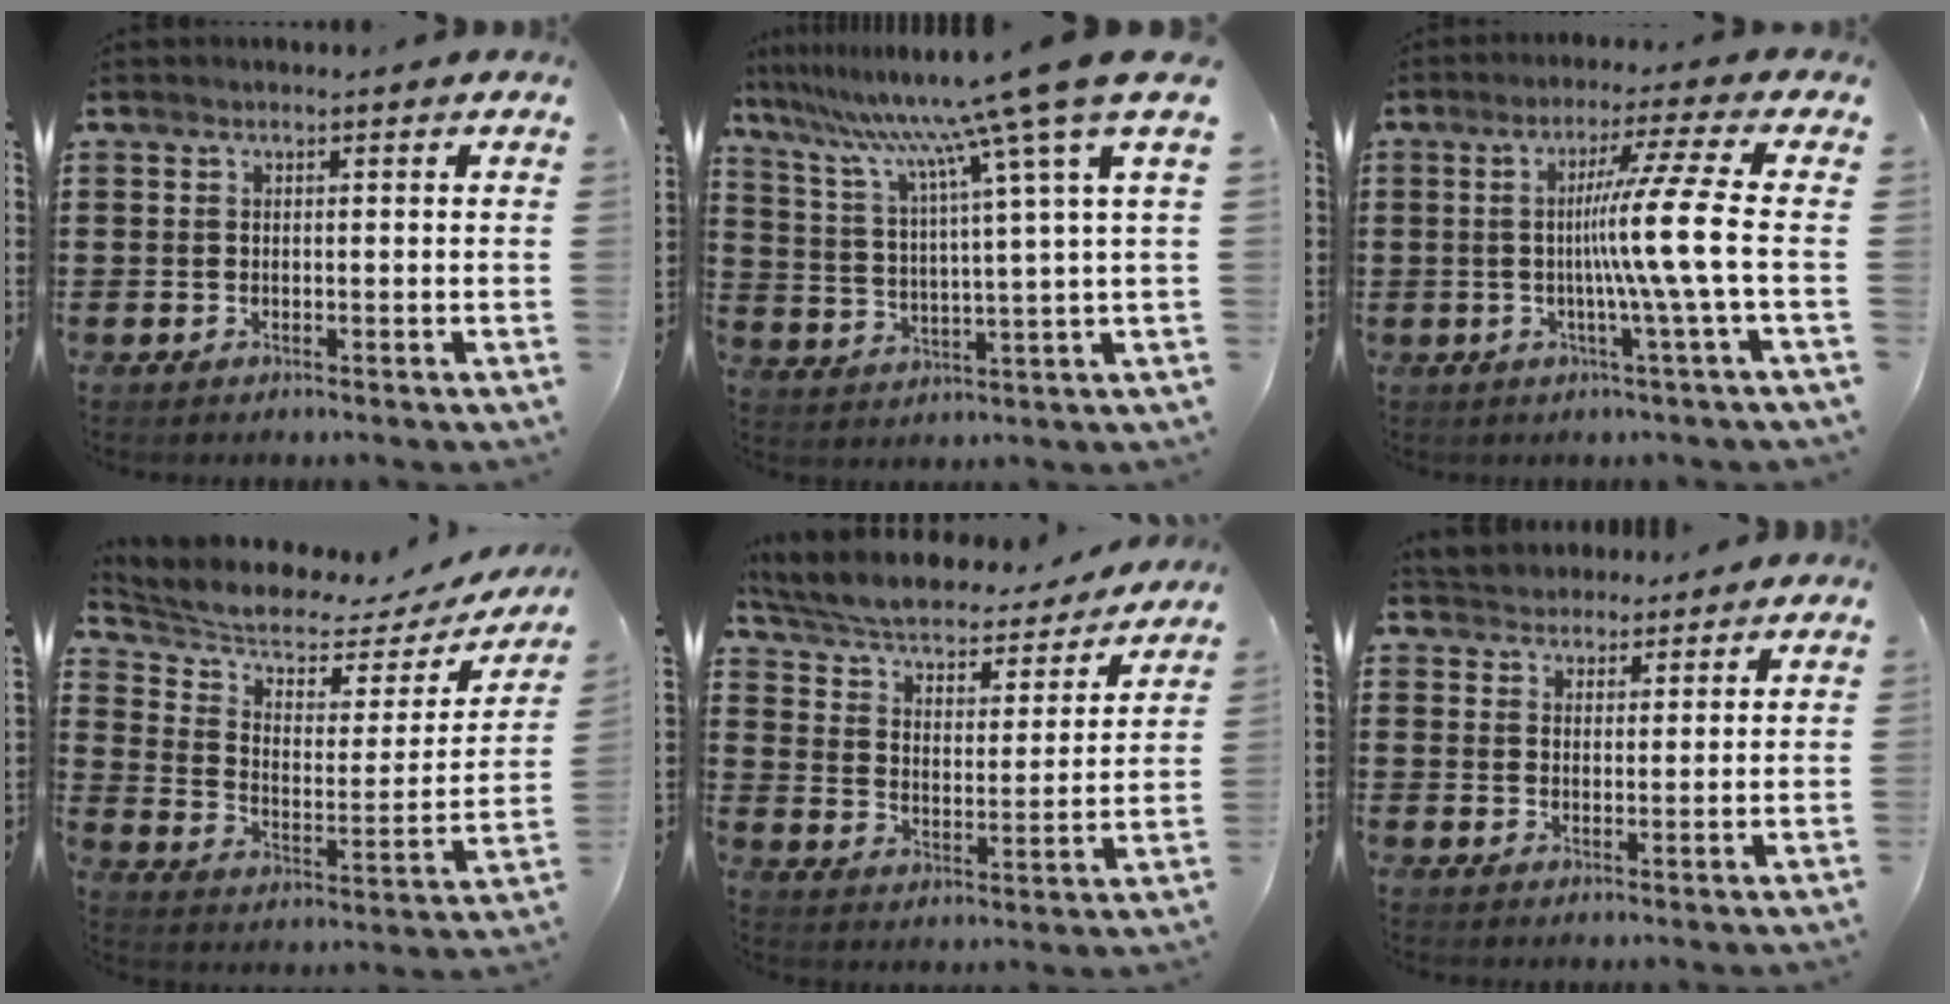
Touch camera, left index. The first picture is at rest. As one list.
[{"total": 12.7, "force": [9.4, -1.7, 8.4], "torque": [-0.200, -0.062, 0.142]}, {"total": 10.5, "force": [-0.3, -1.2, 10.4], "torque": [-0.189, -0.005, -0.015]}, {"total": 6.0, "force": [5.5, 1.6, 1.9], "torque": [-0.068, -0.040, 0.091]}, {"total": 4.9, "force": [4.2, 1.2, 2.1], "torque": [-0.062, -0.031, 0.065]}, {"total": 3.4, "force": [3.1, 1.3, -0.7], "torque": [0.000, -0.003, 0.057]}]